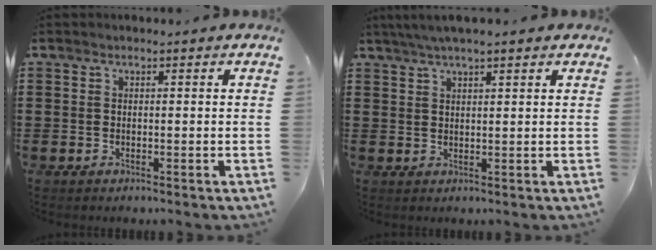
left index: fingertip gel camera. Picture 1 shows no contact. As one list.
[{"total": 3.0, "force": [2.2, 0.3, 1.9], "torque": [-0.041, 0.005, 0.041]}]